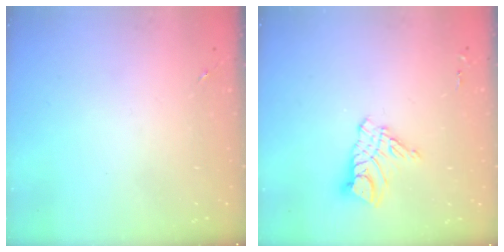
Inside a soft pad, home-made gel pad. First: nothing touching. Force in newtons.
{"total": 11.0, "press": 10.9, "slide": 1.0}